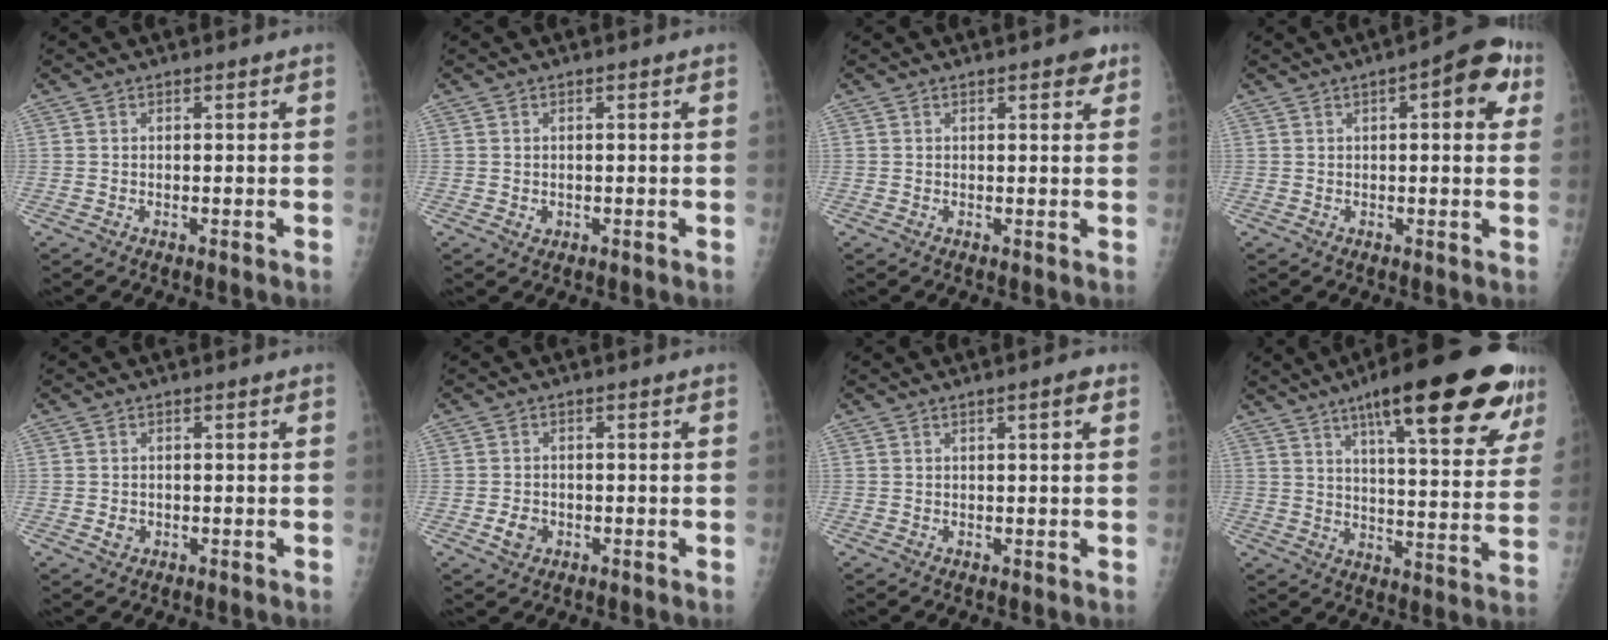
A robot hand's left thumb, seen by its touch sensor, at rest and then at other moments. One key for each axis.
{"total": 1.1, "fx": -0.1, "fy": 1.0, "fz": 0.4, "tx": -0.005, "ty": 0.000, "tz": 0.003}
{"total": 2.9, "fx": 1.6, "fy": 1.2, "fz": 2.1, "tx": -0.015, "ty": -0.004, "tz": 0.015}
{"total": 9.3, "fx": 3.2, "fy": 3.4, "fz": 8.0, "tx": -0.078, "ty": 0.008, "tz": 0.030}
{"total": 1.6, "fx": -0.3, "fy": 1.4, "fz": 0.7, "tx": -0.006, "ty": 0.002, "tz": -0.003}
{"total": 3.0, "fx": -1.0, "fy": 2.4, "fz": 1.5, "tx": -0.020, "ty": 0.003, "tz": -0.015}
{"total": 2.2, "fx": 0.9, "fy": 0.4, "fz": 1.9, "tx": -0.027, "ty": 0.001, "tz": 0.011}
{"total": 26.7, "fx": 15.6, "fy": 6.5, "fz": 20.7, "tx": -0.265, "ty": -0.037, "tz": 0.217}